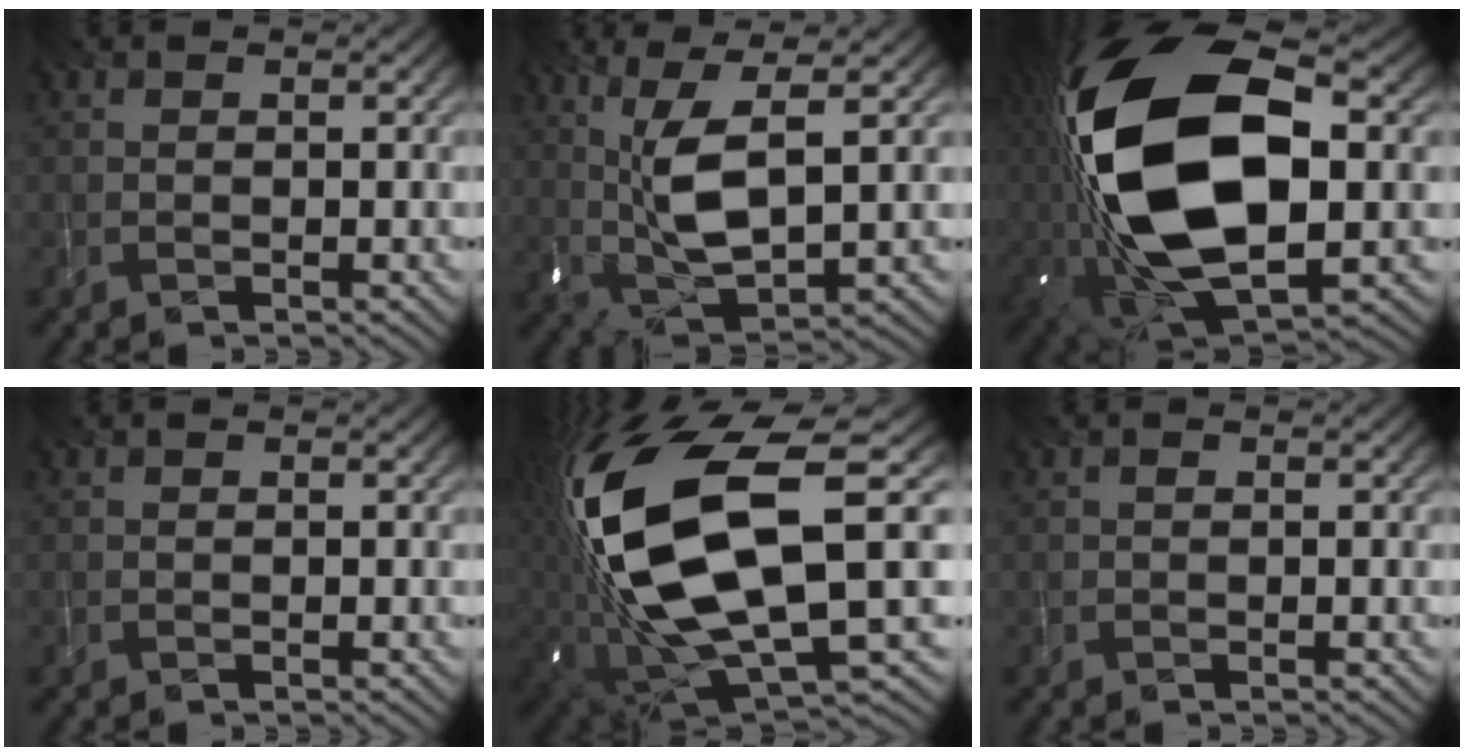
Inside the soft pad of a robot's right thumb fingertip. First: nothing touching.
{"total": 8.6, "force": [2.0, 2.5, 8.0], "torque": [-0.177, 0.007, 0.040]}
{"total": 22.9, "force": [0.2, 12.1, 19.4], "torque": [-0.431, -0.043, 0.007]}
{"total": 0.0}
{"total": 19.5, "force": [1.9, 9.2, 17.0], "torque": [-0.373, -0.055, 0.049]}
{"total": 0.0}